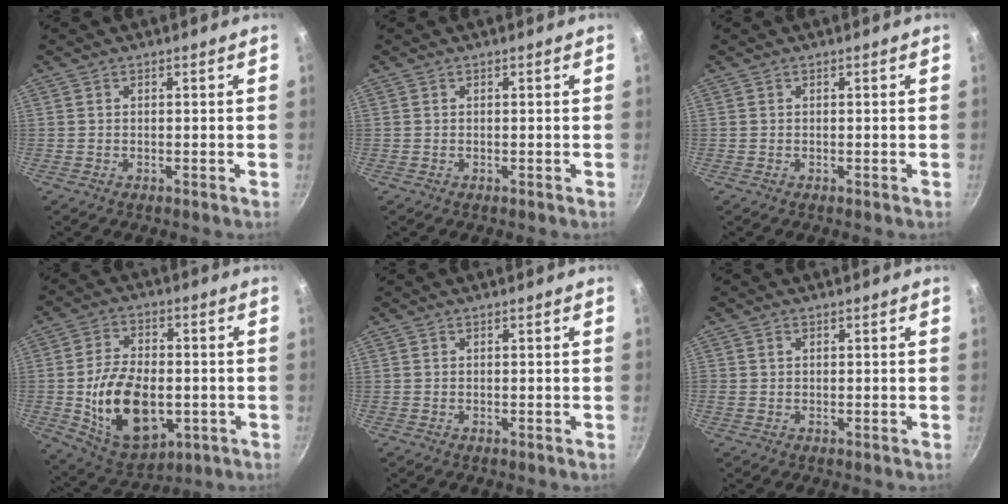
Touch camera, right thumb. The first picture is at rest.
{"total": 0.0}
{"total": 0.0}
{"total": 17.7, "force": [-2.7, 11.0, 13.6], "torque": [-0.221, 0.008, -0.029]}
{"total": 0.0}
{"total": 1.0, "force": [0.3, 0.8, 0.5], "torque": [-0.006, 0.003, 0.004]}